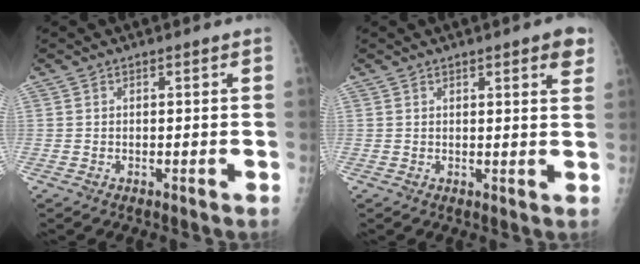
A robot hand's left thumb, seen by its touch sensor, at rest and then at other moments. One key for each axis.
{"total": 4.7, "fx": 2.6, "fy": 1.0, "fz": 3.7, "tx": -0.036, "ty": -0.010, "tz": 0.029}